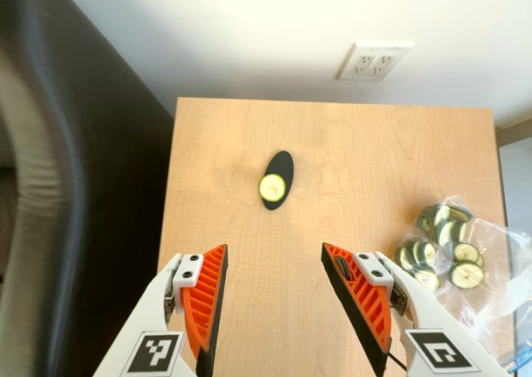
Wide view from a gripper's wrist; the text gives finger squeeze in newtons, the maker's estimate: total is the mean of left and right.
{"total": 0.0}